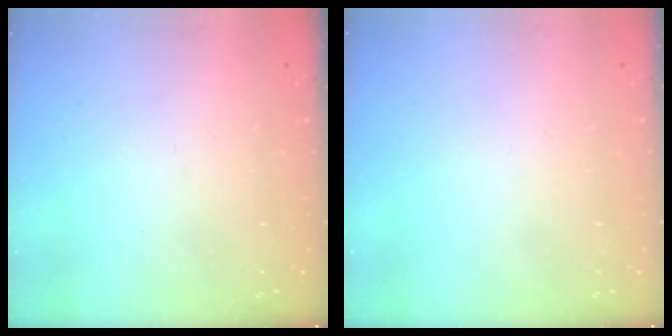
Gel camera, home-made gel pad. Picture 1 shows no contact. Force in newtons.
{"total": 1.8, "press": 1.8, "slide": 0.1}